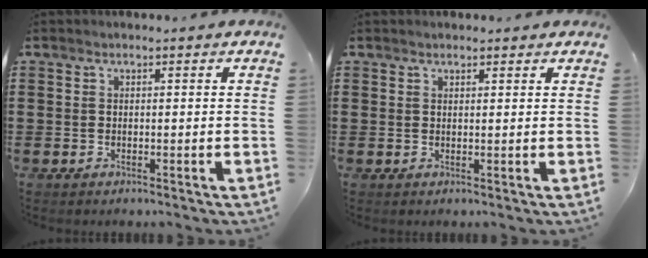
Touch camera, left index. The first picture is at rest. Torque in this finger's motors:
{"motor_torque": [2.14, 0.00, 0.13, -0.01]}